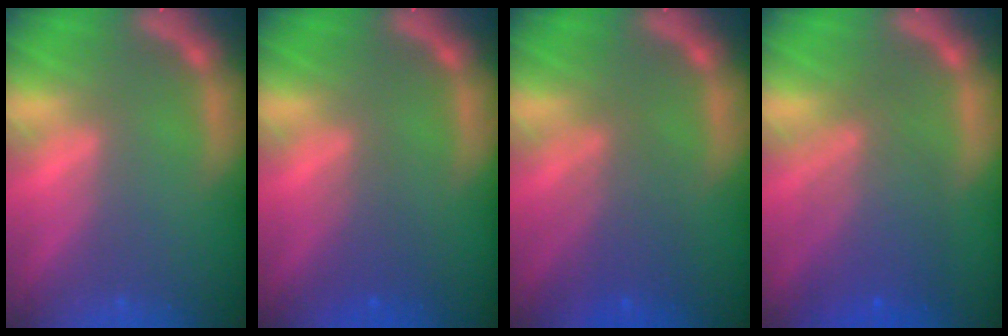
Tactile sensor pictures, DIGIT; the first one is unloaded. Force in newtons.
{"total": 2.0}
{"total": 4.1}
{"total": 6.0}